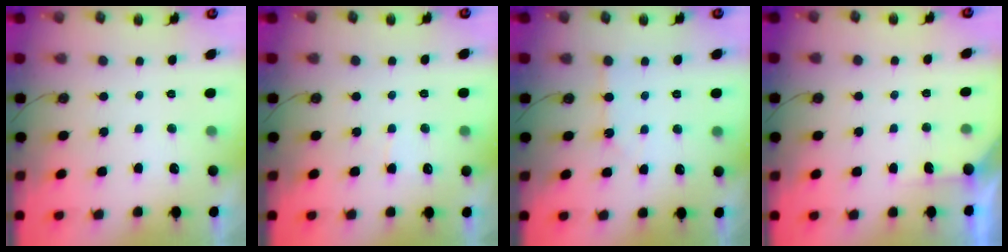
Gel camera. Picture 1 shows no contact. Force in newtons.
{"total": 4.5, "press": 4.5, "slide": 0.6}
{"total": 2.5, "press": 2.5, "slide": 0.4}
{"total": 3.1, "press": 3.1, "slide": 0.4}